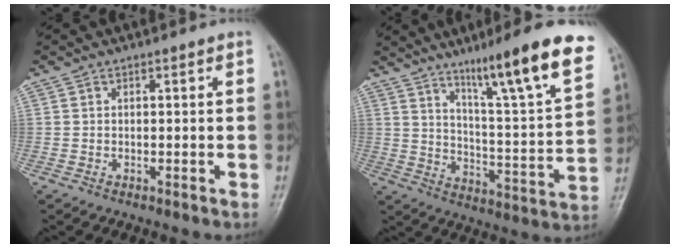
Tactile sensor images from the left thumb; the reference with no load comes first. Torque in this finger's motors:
{"motor_torque": [0.78, 0.73, 1.49, -1.28, 0.07]}